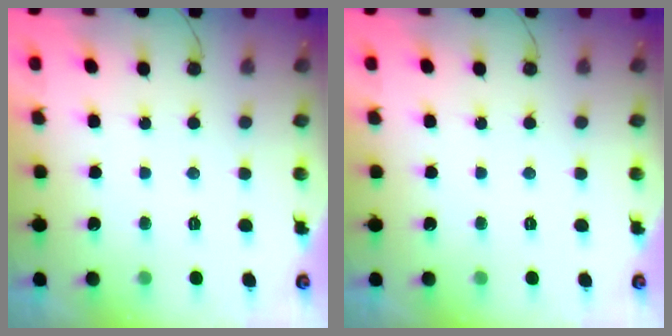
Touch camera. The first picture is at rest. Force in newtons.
{"total": 0.0}